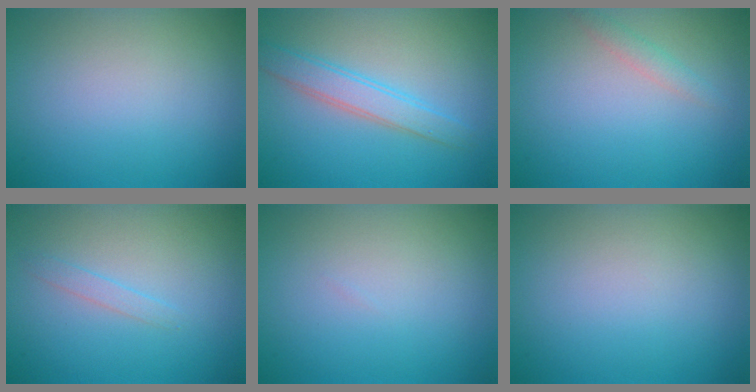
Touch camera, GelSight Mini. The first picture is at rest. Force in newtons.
{"total": 3.0, "press": 3.0, "slide": 0.0}
{"total": 1.3, "press": 1.3, "slide": 0.2}
{"total": 0.9, "press": 0.9, "slide": 0.2}
{"total": 0.0}
{"total": 0.0}